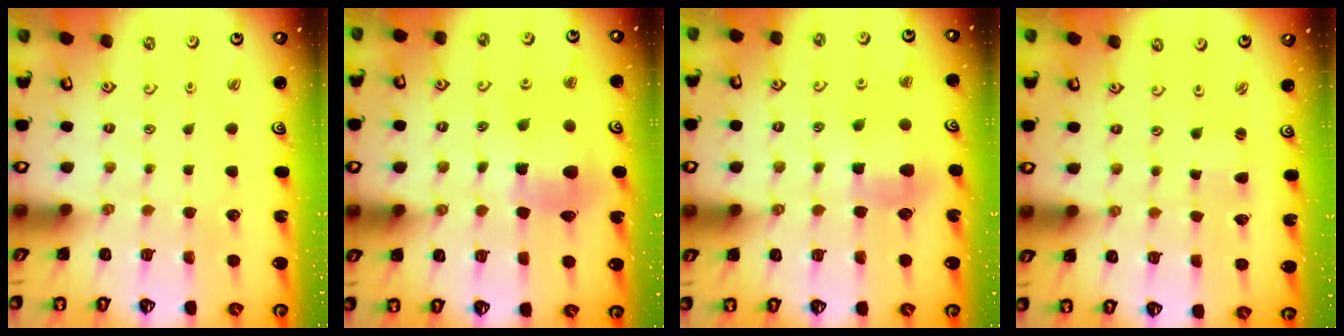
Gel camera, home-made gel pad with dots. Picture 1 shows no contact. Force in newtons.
{"total": 9.1, "press": 9.0, "slide": 1.2}
{"total": 6.4, "press": 6.3, "slide": 0.9}
{"total": 1.7, "press": 1.7, "slide": 0.3}